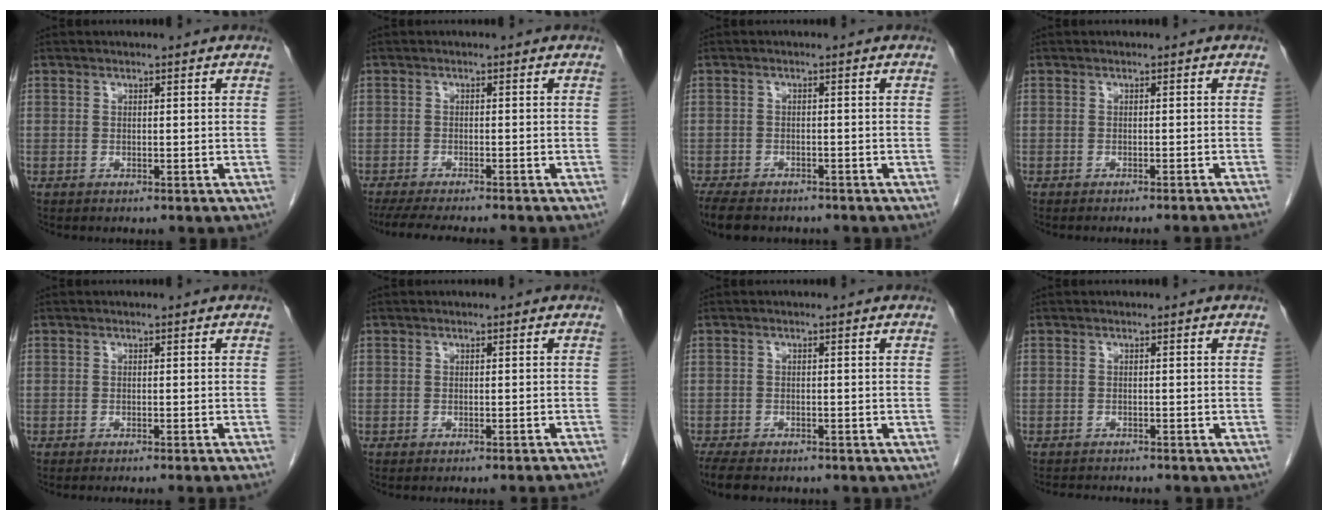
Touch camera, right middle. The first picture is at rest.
{"total": 9.4, "force": [-8.2, 0.6, 4.6], "torque": [-0.060, -0.017, -0.124]}
{"total": 8.2, "force": [-6.6, 3.2, 3.6], "torque": [-0.067, -0.010, -0.095]}
{"total": 5.9, "force": [-5.4, -1.3, 2.1], "torque": [-0.009, -0.012, -0.065]}
{"total": 5.6, "force": [-5.0, -0.8, 2.5], "torque": [-0.012, -0.007, -0.066]}
{"total": 5.8, "force": [-5.4, -1.0, 1.8], "torque": [-0.009, -0.016, -0.062]}
{"total": 6.9, "force": [-5.7, 2.2, 3.2], "torque": [-0.054, -0.012, -0.085]}
{"total": 4.4, "force": [-4.2, 0.6, 1.2], "torque": [-0.016, -0.010, -0.060]}